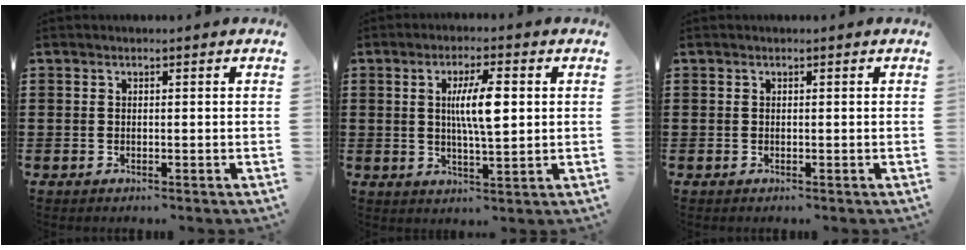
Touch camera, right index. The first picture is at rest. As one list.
[{"total": 7.3, "force": [1.3, 1.7, 7.1], "torque": [-0.142, 0.004, 0.016]}, {"total": 0.0}]